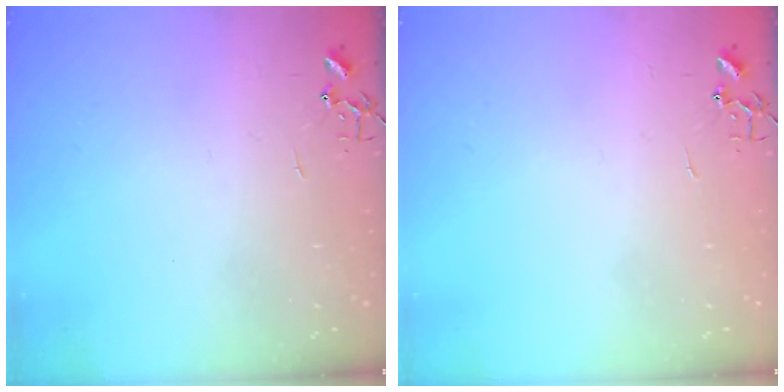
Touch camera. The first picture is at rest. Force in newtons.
{"total": 0.0}